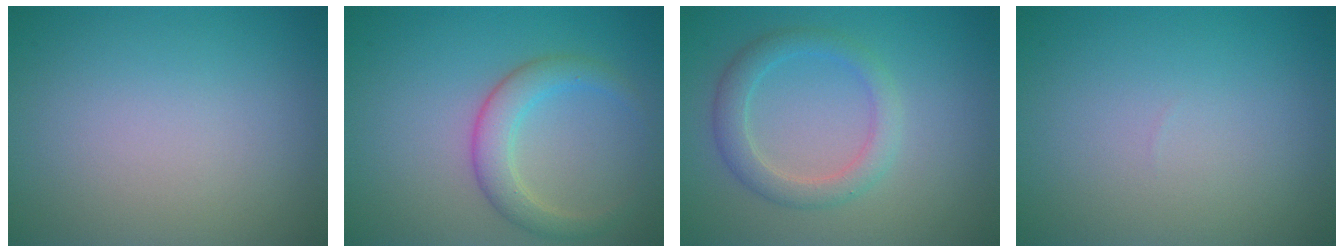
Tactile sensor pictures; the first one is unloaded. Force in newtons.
{"total": 3.2, "press": 3.2, "slide": 0.1}
{"total": 2.9, "press": 2.9, "slide": 0.2}
{"total": 0.0}